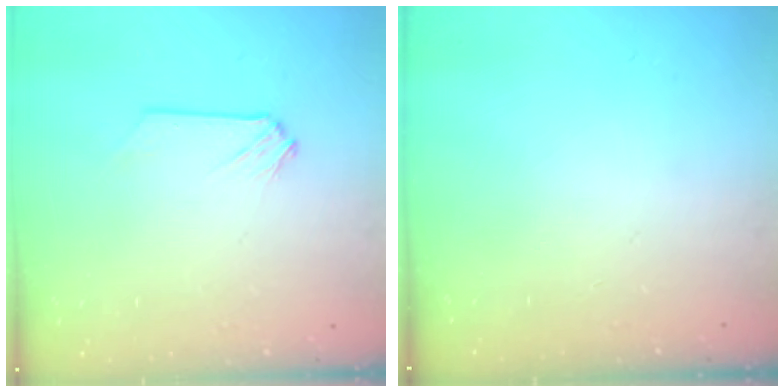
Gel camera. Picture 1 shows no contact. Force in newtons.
{"total": 0.0}